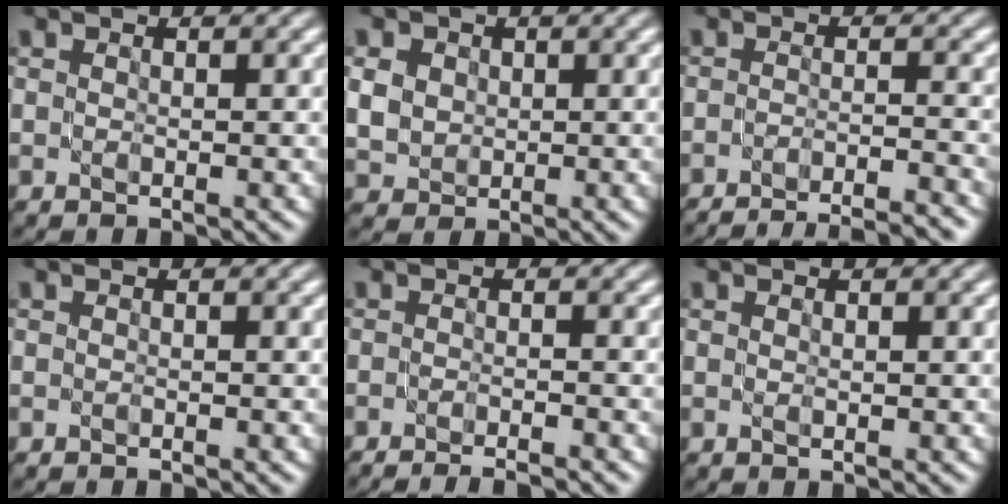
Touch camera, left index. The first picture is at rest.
{"total": 3.4, "force": [1.0, 2.8, 1.6], "torque": [-0.048, 0.002, 0.024]}
{"total": 8.8, "force": [-7.7, 1.9, 3.7], "torque": [-0.026, 0.001, -0.093]}
{"total": 0.0}
{"total": 3.3, "force": [-2.5, 0.6, 2.1], "torque": [-0.020, 0.003, -0.042]}
{"total": 0.5, "force": [0.2, 0.2, 0.4], "torque": [-0.009, -0.001, 0.004]}